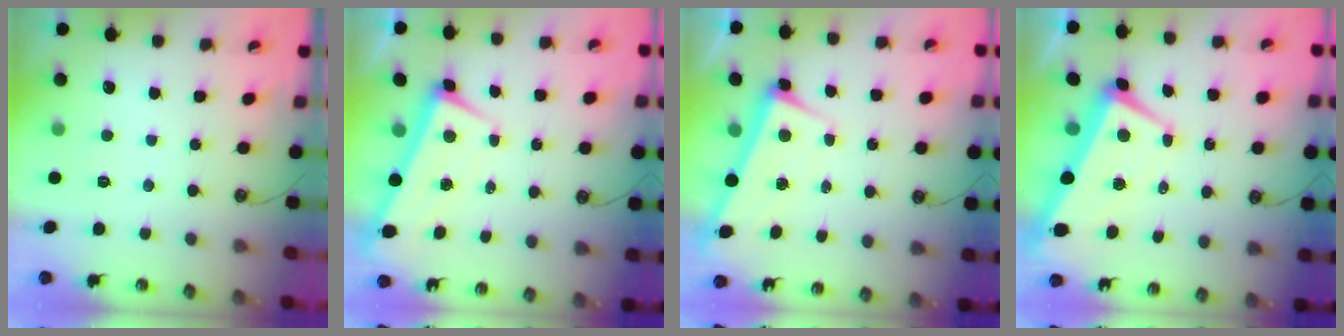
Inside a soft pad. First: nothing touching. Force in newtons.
{"total": 1.5, "press": 0.6, "slide": 1.4}
{"total": 2.7, "press": 2.6, "slide": 0.7}
{"total": 1.9, "press": 1.5, "slide": 1.2}